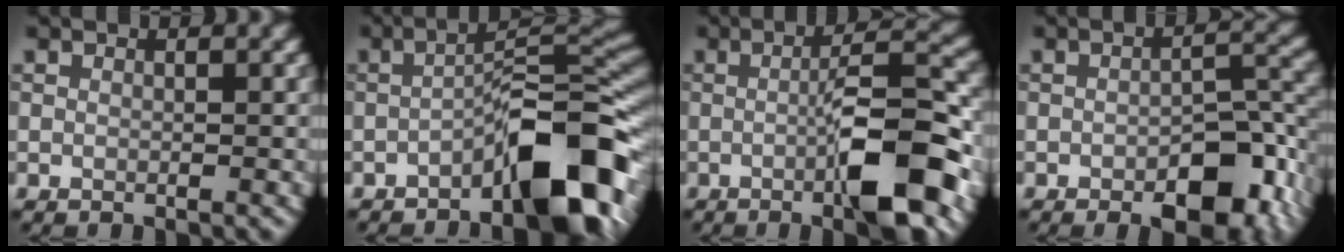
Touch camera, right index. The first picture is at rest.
{"total": 9.3, "force": [-4.6, 2.7, 7.6], "torque": [-0.098, 0.021, -0.082]}
{"total": 8.8, "force": [-2.5, 1.8, 8.2], "torque": [-0.114, 0.012, -0.044]}
{"total": 8.2, "force": [-4.1, 3.6, 6.1], "torque": [-0.076, 0.001, -0.054]}